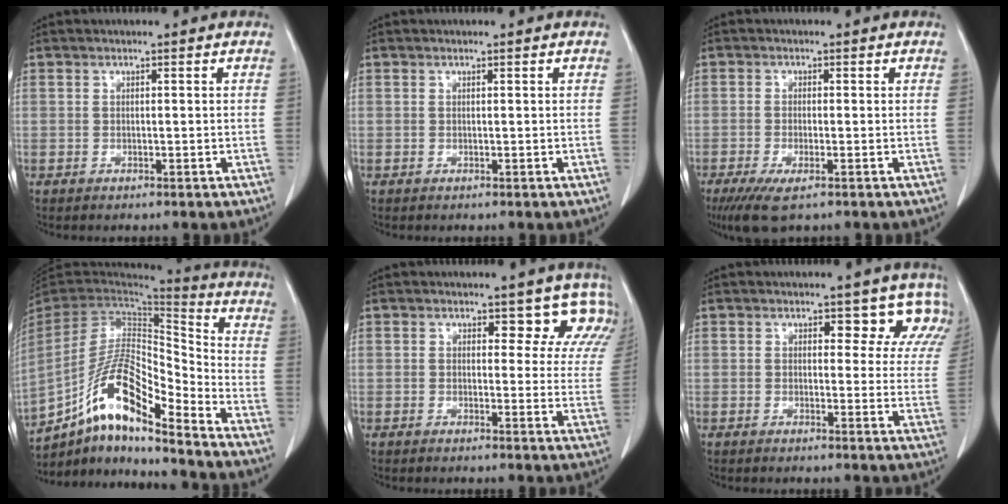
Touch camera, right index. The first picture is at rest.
{"total": 0.0}
{"total": 5.1, "force": [-3.0, 1.0, 4.0], "torque": [-0.076, -0.014, -0.052]}
{"total": 15.9, "force": [-10.0, 3.0, 12.0], "torque": [-0.233, 0.010, -0.180]}
{"total": 7.1, "force": [5.7, 3.7, 2.0], "torque": [0.011, -0.008, 0.034]}
{"total": 6.4, "force": [5.0, 3.6, 2.0], "torque": [0.008, -0.006, 0.031]}